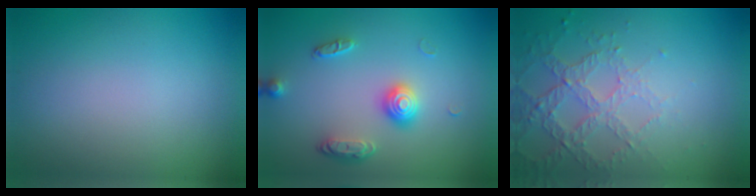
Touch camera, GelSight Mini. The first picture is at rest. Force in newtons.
{"total": 2.6, "press": 2.2, "slide": 1.5}
{"total": 4.2, "press": 3.2, "slide": 2.8}